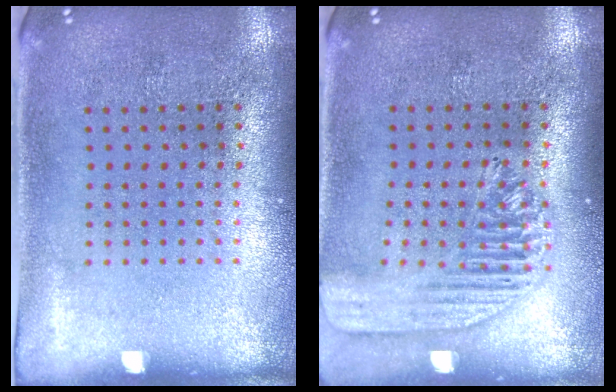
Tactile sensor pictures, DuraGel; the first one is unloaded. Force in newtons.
{"total": 1.7, "press": 1.6, "slide": 0.6}